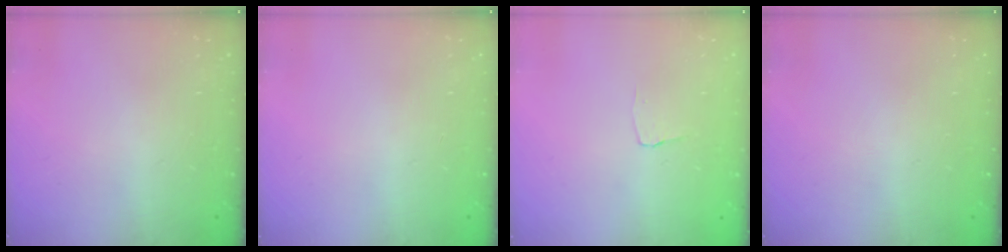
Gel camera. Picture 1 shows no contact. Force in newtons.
{"total": 0.0}
{"total": 2.9, "press": 2.8, "slide": 0.3}
{"total": 0.0}